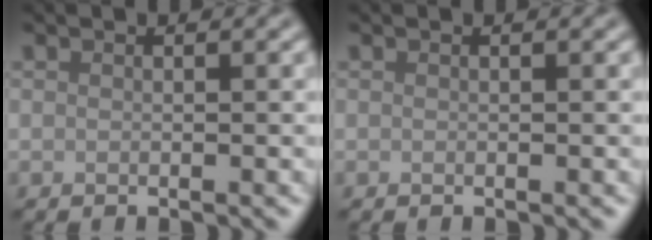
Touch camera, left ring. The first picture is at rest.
{"total": 0.0}